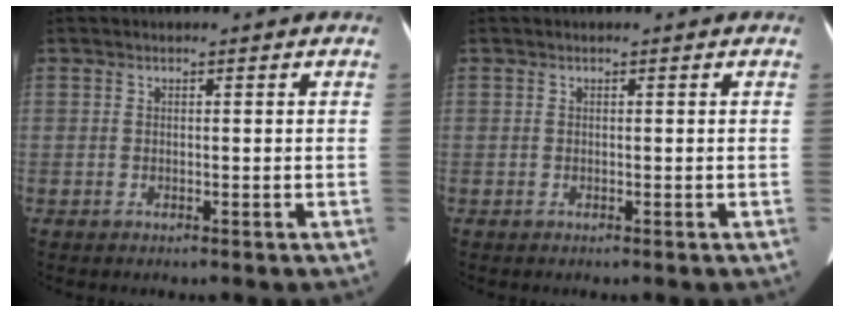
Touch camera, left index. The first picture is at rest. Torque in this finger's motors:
{"motor_torque": [0.01, 0.01, 0.00, 0.00]}